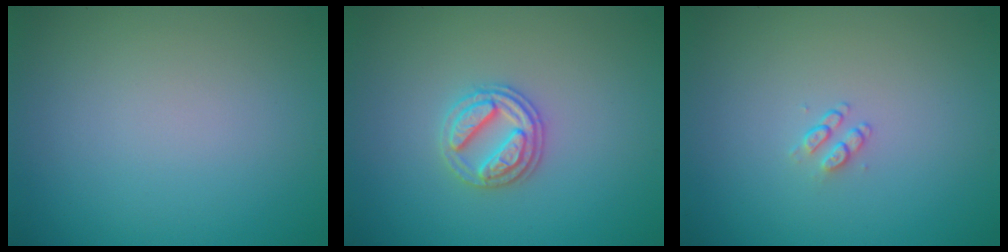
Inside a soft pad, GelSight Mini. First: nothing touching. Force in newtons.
{"total": 2.9, "press": 2.8, "slide": 0.9}
{"total": 1.1, "press": 0.7, "slide": 0.8}